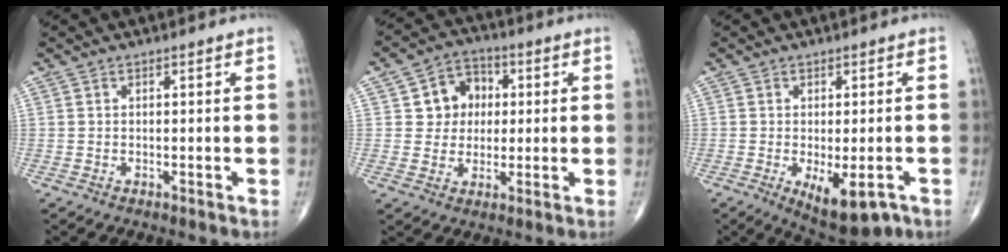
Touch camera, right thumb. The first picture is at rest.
{"total": 8.5, "force": [1.5, 7.6, 3.6], "torque": [-0.012, 0.006, 0.018]}
{"total": 9.4, "force": [-3.8, 3.9, 7.7], "torque": [-0.102, -0.008, -0.046]}